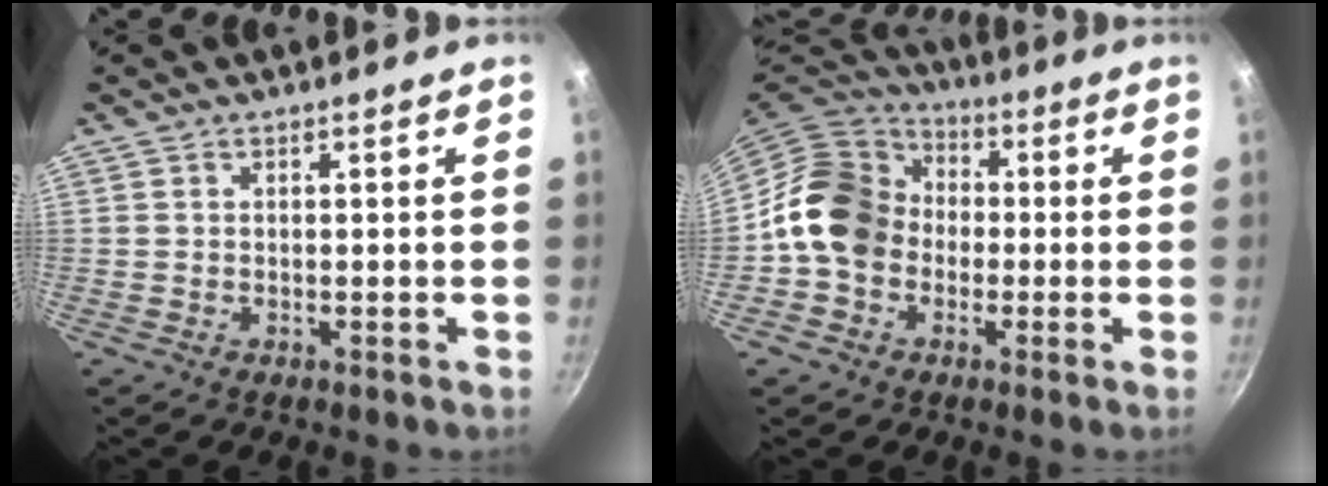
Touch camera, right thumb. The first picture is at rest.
{"total": 14.2, "force": [-1.0, 11.8, 7.7], "torque": [-0.100, 0.034, -0.036]}